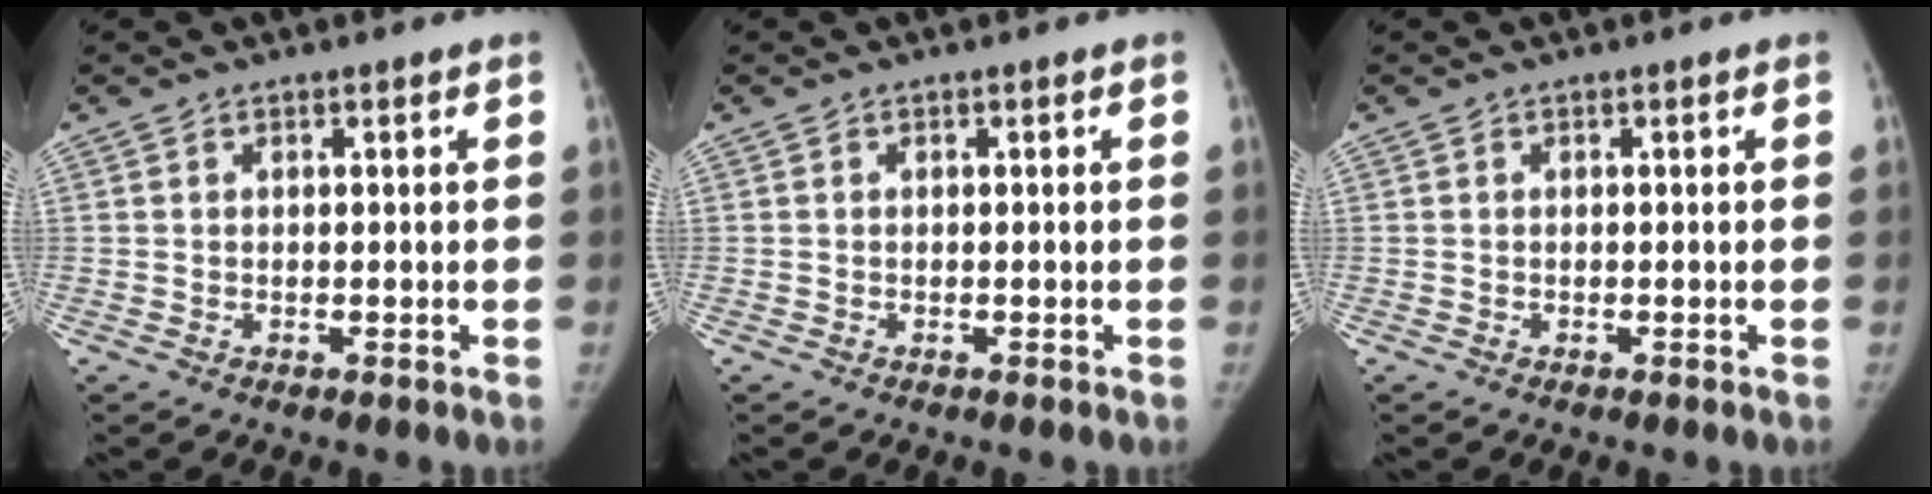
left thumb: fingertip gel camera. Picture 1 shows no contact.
{"total": 0.0}
{"total": 0.0}